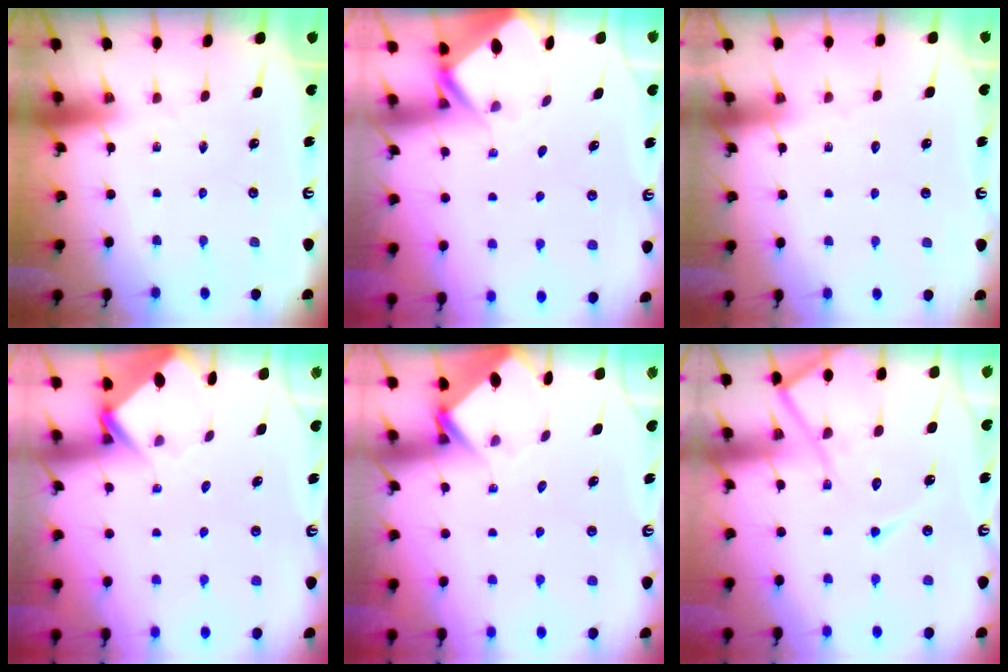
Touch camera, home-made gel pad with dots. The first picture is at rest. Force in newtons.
{"total": 2.3, "press": 2.3, "slide": 0.1}
{"total": 0.8, "press": 0.8, "slide": 0.2}
{"total": 3.9, "press": 3.8, "slide": 0.3}
{"total": 3.8, "press": 3.8, "slide": 0.3}
{"total": 13.4, "press": 13.4, "slide": 1.2}